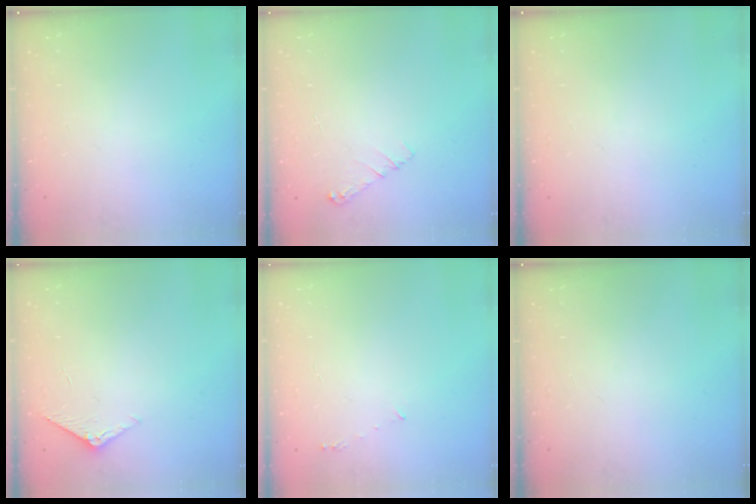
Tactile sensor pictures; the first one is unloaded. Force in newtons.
{"total": 4.1, "press": 4.1, "slide": 0.6}
{"total": 0.0}
{"total": 5.0, "press": 4.9, "slide": 0.5}
{"total": 3.2, "press": 3.2, "slide": 0.2}
{"total": 0.0}